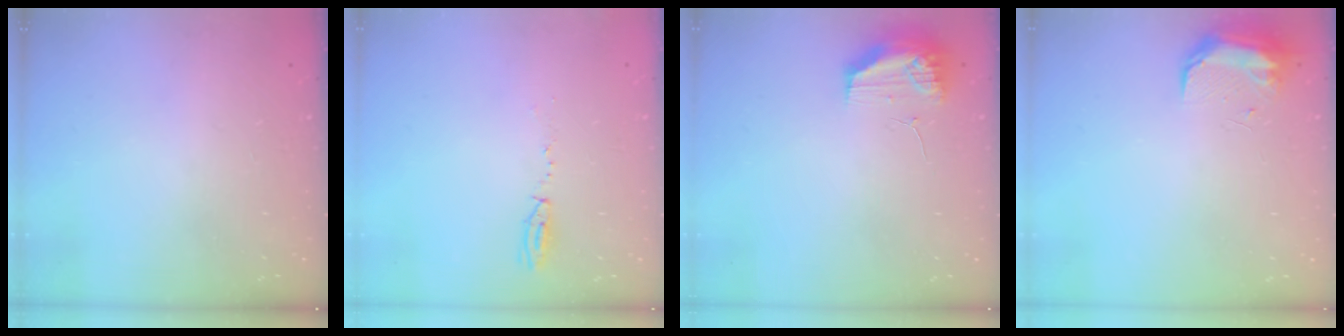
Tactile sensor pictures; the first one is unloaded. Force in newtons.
{"total": 3.9, "press": 3.8, "slide": 0.9}
{"total": 9.7, "press": 9.7, "slide": 0.9}
{"total": 8.9, "press": 8.8, "slide": 1.1}